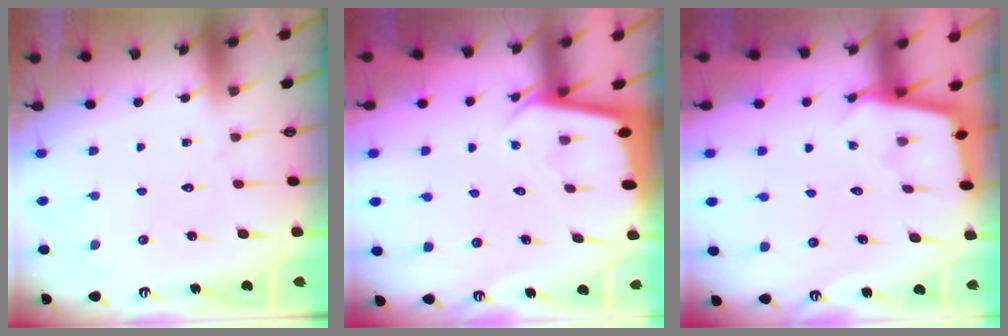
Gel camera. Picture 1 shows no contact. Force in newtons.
{"total": 2.3, "press": 2.3, "slide": 0.1}
{"total": 2.5, "press": 2.5, "slide": 0.2}